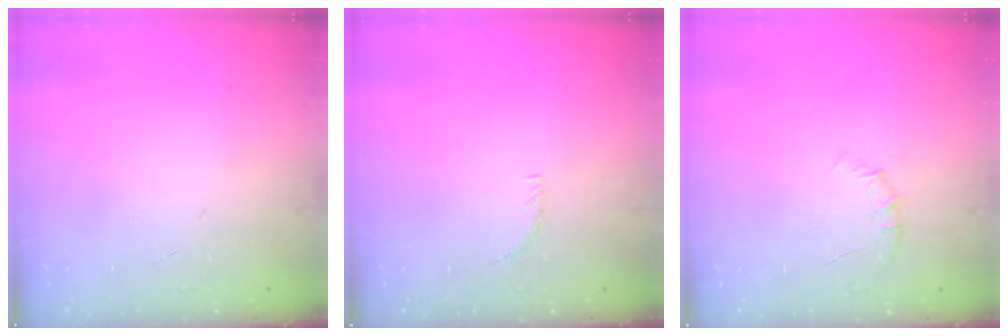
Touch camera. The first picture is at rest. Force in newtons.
{"total": 5.3, "press": 5.1, "slide": 1.4}
{"total": 4.5, "press": 4.2, "slide": 1.6}